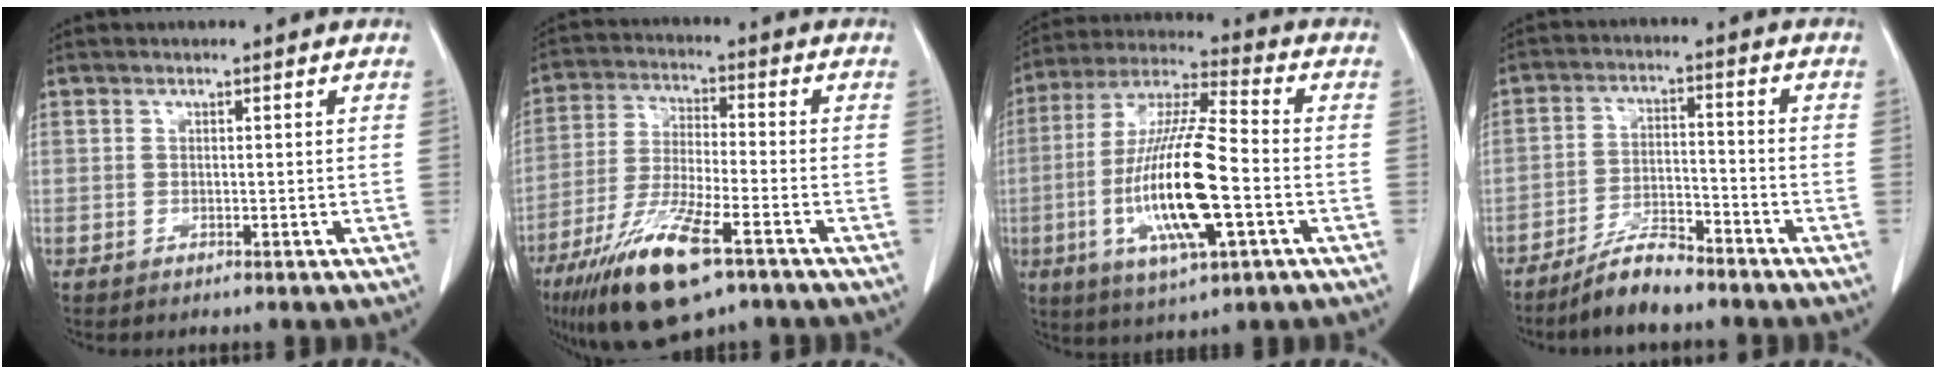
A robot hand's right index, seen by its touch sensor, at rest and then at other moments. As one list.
[{"total": 14.8, "force": [-8.9, 3.0, 11.4], "torque": [-0.231, -0.032, -0.157]}, {"total": 17.2, "force": [-4.0, 2.4, 16.6], "torque": [-0.337, -0.012, -0.070]}, {"total": 6.8, "force": [-5.8, 1.4, 3.1], "torque": [-0.060, -0.008, -0.108]}]